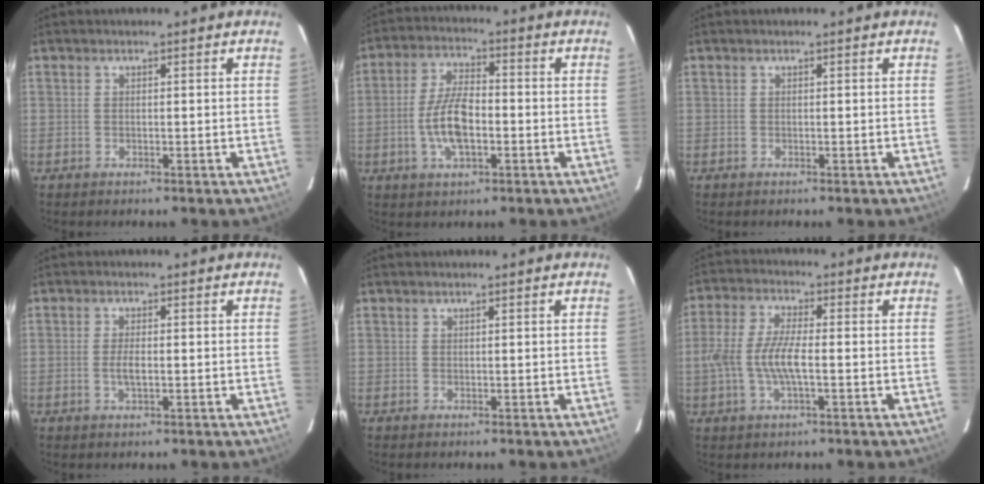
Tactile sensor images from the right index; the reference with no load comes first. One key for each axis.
{"total": 9.3, "fx": -2.2, "fy": 3.9, "fz": 8.1, "tx": -0.166, "ty": 0.005, "tz": -0.040}
{"total": 0.0}
{"total": 2.5, "fx": -0.4, "fy": 0.7, "fz": 2.4, "tx": -0.048, "ty": -0.003, "tz": -0.007}
{"total": 0.0}
{"total": 8.3, "fx": -1.4, "fy": 2.5, "fz": 7.8, "tx": -0.164, "ty": 0.002, "tz": -0.030}